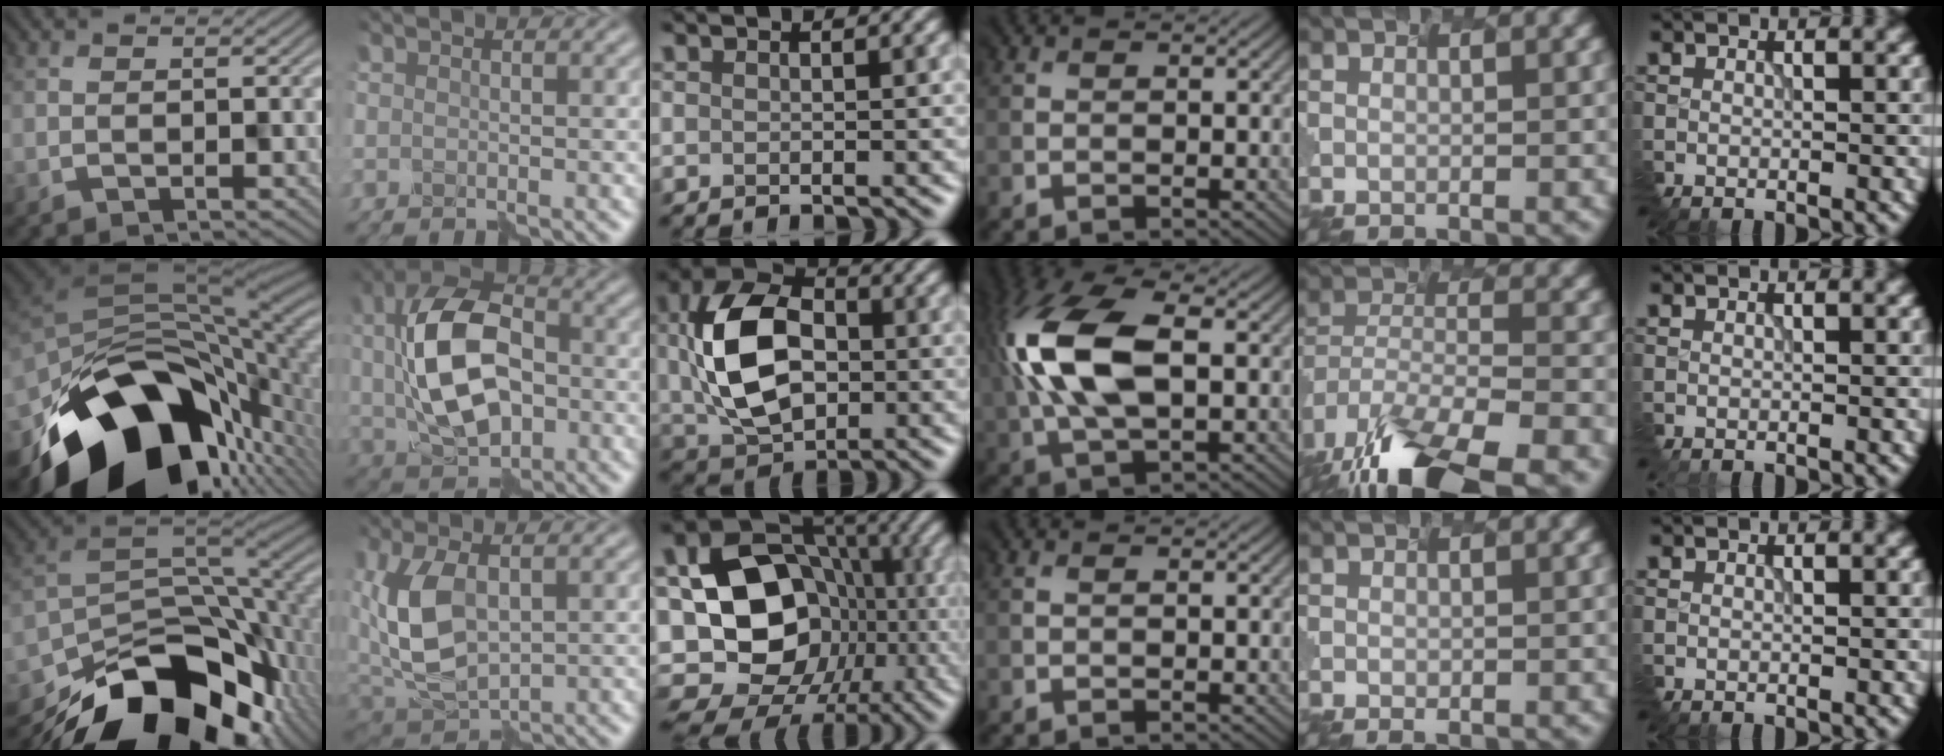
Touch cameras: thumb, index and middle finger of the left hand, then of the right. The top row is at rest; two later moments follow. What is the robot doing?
{"motion": "assemble", "object": "markers"}